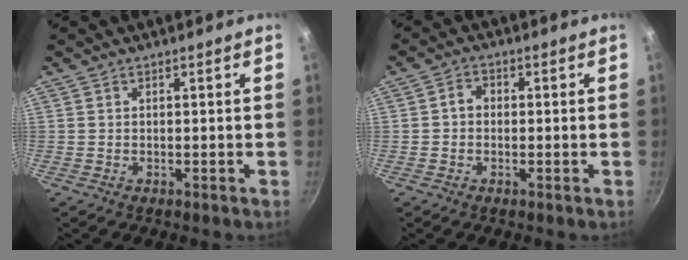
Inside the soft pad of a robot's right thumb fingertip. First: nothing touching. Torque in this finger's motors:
{"motor_torque": [-0.07, -0.06, -0.11, 0.12, -0.04]}